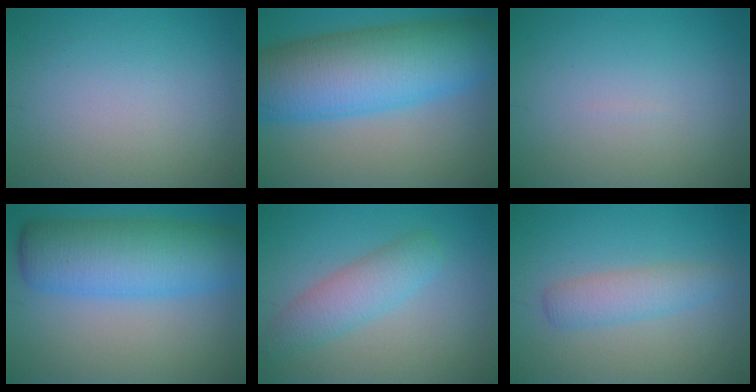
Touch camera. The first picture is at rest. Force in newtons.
{"total": 12.7, "press": 12.7, "slide": 0.2}
{"total": 0.0}
{"total": 9.1, "press": 9.1, "slide": 0.2}
{"total": 3.8, "press": 3.8, "slide": 0.3}
{"total": 2.8, "press": 2.8, "slide": 0.1}